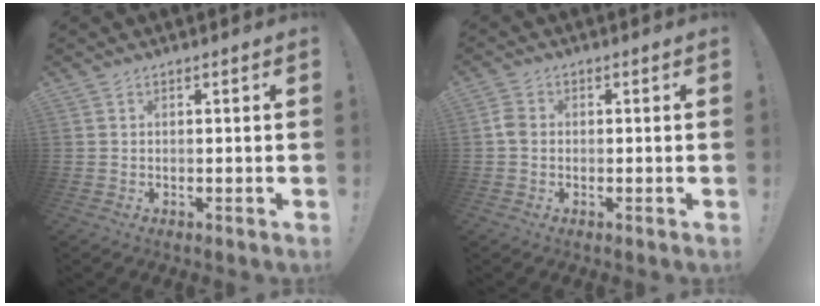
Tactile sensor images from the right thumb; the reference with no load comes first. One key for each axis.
{"total": 3.4, "fx": -0.7, "fy": 2.6, "fz": 2.1, "tx": -0.052, "ty": 0.012, "tz": -0.010}